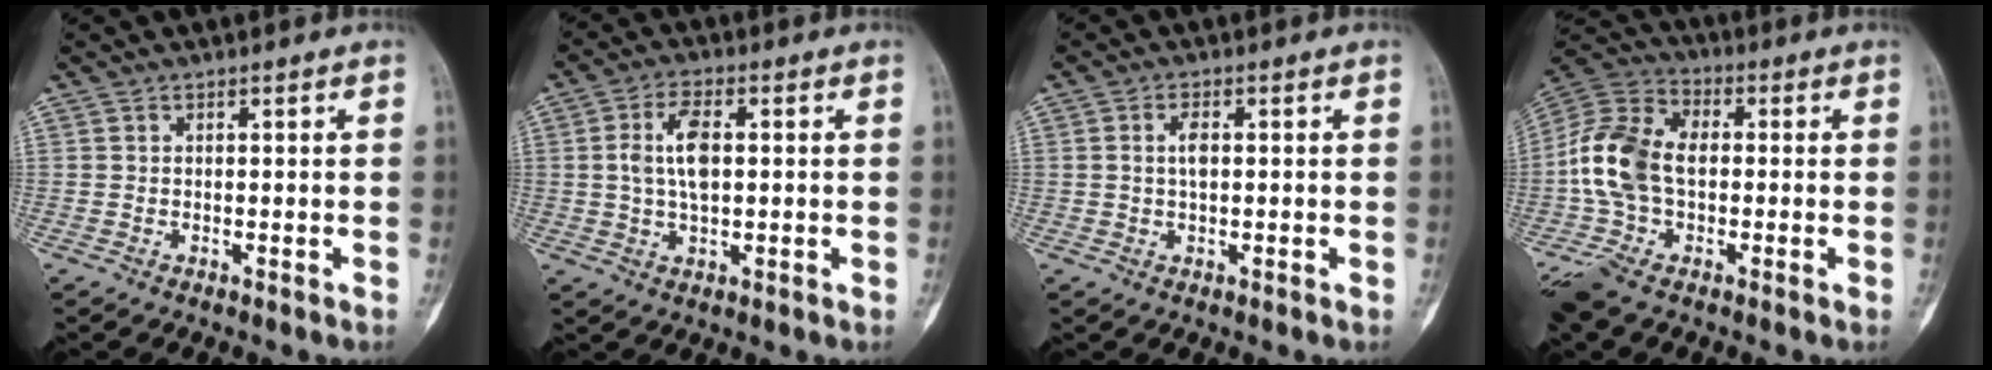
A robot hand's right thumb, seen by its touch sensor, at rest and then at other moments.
{"total": 7.5, "force": [0.8, 3.8, 6.5], "torque": [-0.124, 0.007, 0.013]}
{"total": 2.8, "force": [0.3, 1.4, 2.4], "torque": [-0.046, 0.000, 0.001]}
{"total": 16.3, "force": [-1.6, 9.8, 12.9], "torque": [-0.271, 0.025, -0.035]}